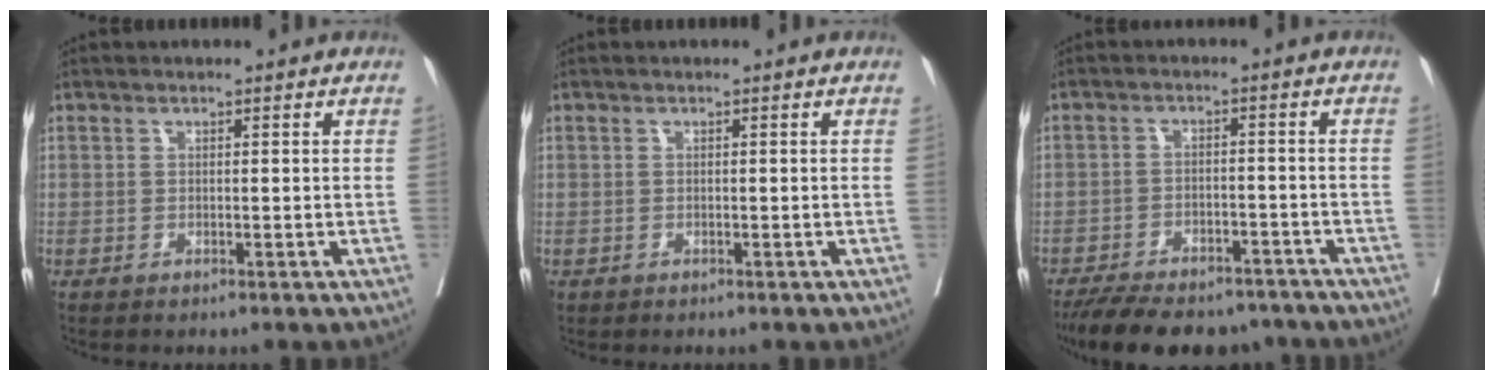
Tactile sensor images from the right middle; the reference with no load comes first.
{"total": 0.0}
{"total": 15.7, "force": [-13.4, 5.6, 6.0], "torque": [-0.132, -0.005, -0.188]}